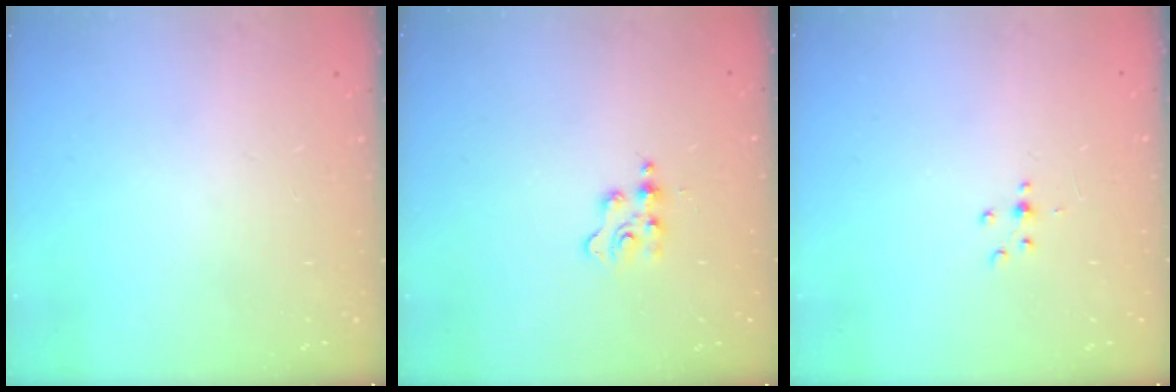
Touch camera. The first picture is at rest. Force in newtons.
{"total": 2.1, "press": 2.1, "slide": 0.4}
{"total": 2.2, "press": 2.1, "slide": 0.5}